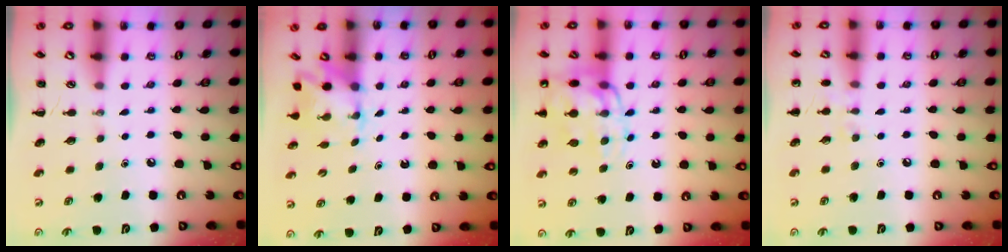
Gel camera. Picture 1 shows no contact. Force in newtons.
{"total": 2.6, "press": 2.4, "slide": 1.1}
{"total": 14.3, "press": 14.1, "slide": 2.4}
{"total": 5.9, "press": 5.6, "slide": 1.8}